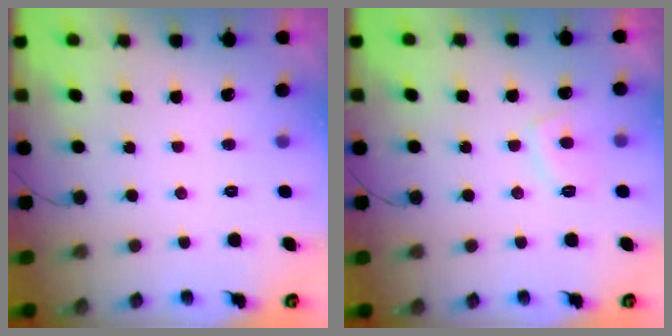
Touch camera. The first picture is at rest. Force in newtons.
{"total": 4.6, "press": 4.5, "slide": 1.0}